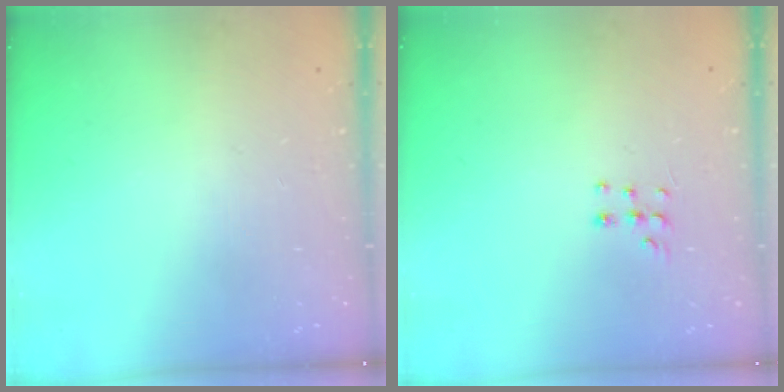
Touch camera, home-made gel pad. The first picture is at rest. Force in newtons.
{"total": 5.9, "press": 5.8, "slide": 0.7}